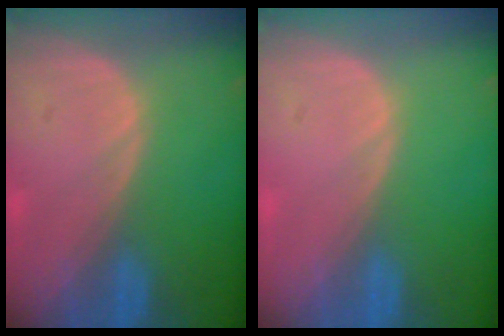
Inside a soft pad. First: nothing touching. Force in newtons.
{"total": 0.0}